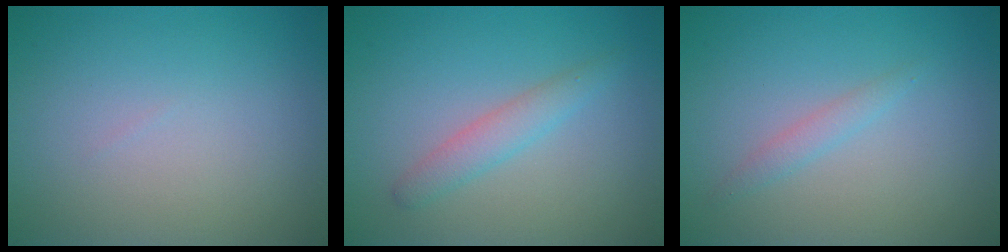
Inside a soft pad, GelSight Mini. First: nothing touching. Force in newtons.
{"total": 2.1, "press": 2.1, "slide": 0.1}
{"total": 1.2, "press": 1.2, "slide": 0.1}